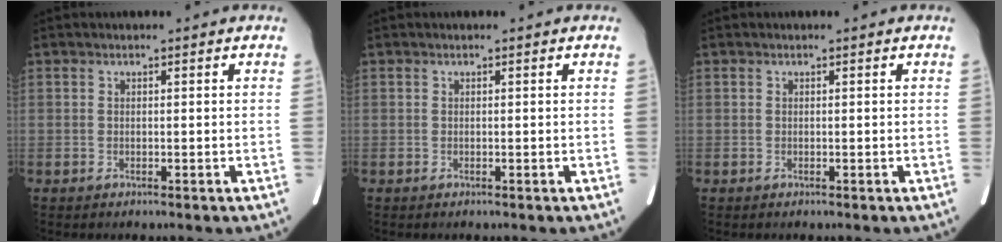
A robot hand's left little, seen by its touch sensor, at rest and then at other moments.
{"total": 0.0}
{"total": 0.0}